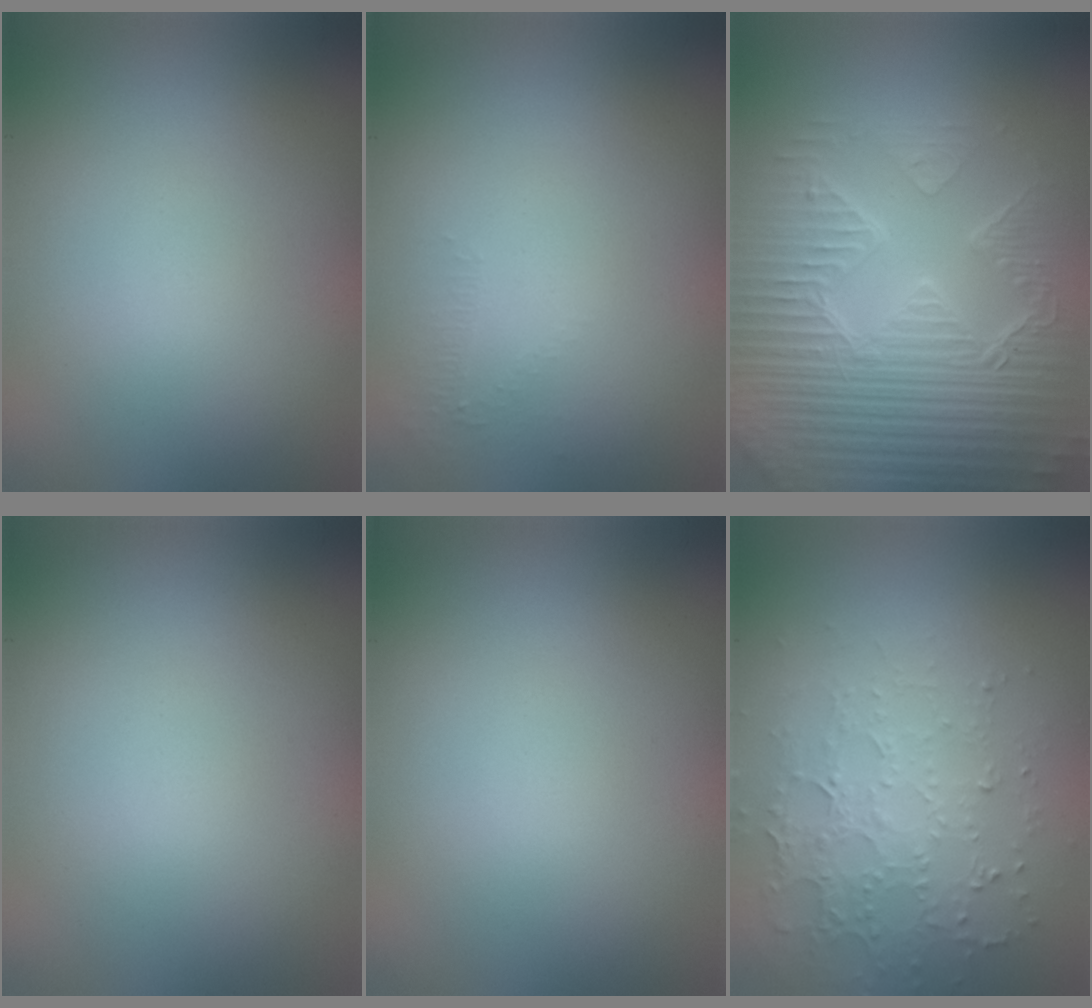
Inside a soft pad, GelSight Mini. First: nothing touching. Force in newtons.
{"total": 0.5, "press": 0.2, "slide": 0.5}
{"total": 8.3, "press": 6.4, "slide": 5.2}
{"total": 0.0}
{"total": 0.0}
{"total": 3.5, "press": 3.3, "slide": 1.2}